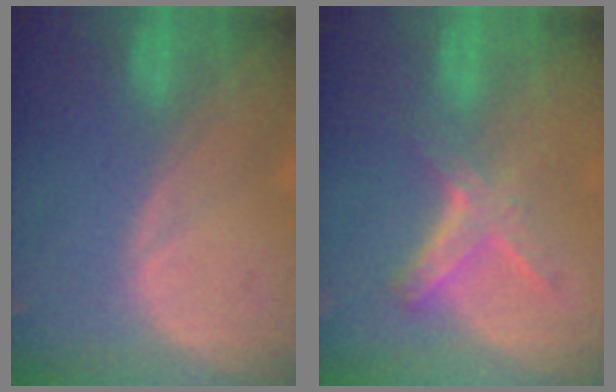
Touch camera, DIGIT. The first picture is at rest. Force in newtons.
{"total": 5.8, "press": 5.2, "slide": 2.7}